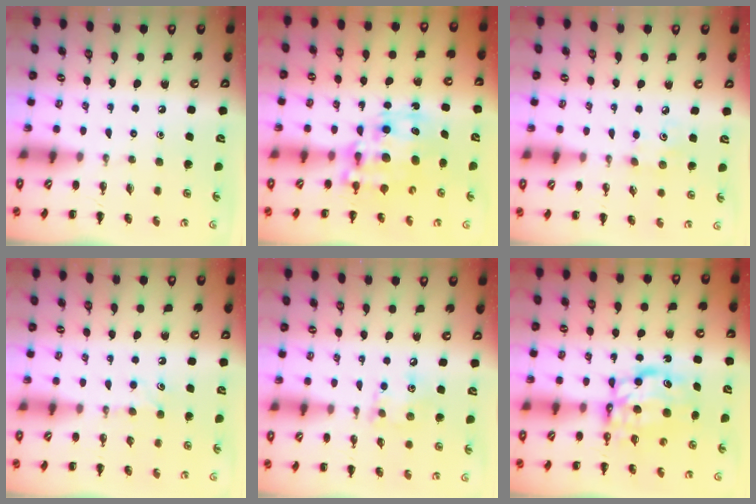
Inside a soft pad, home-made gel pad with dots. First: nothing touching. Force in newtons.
{"total": 12.0, "press": 11.7, "slide": 2.8}
{"total": 3.4, "press": 3.3, "slide": 0.9}
{"total": 3.9, "press": 3.6, "slide": 1.3}
{"total": 7.0, "press": 7.0, "slide": 0.7}
{"total": 7.9, "press": 7.7, "slide": 1.4}